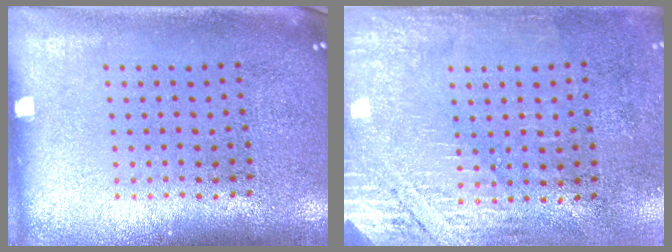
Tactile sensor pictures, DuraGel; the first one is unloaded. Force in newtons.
{"total": 2.7, "press": 2.4, "slide": 1.2}